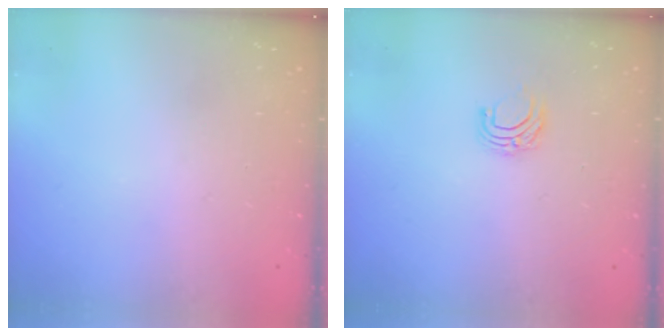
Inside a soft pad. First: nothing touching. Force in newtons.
{"total": 5.2, "press": 5.2, "slide": 0.4}